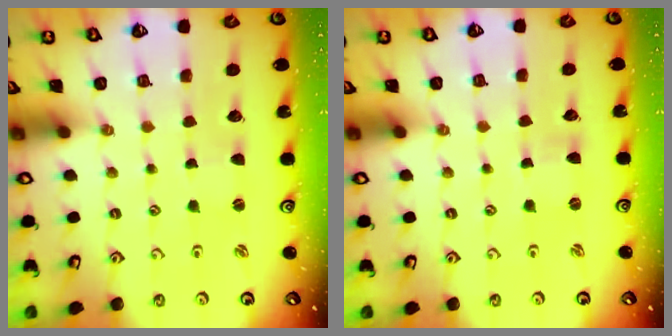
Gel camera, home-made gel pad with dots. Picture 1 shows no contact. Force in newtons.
{"total": 0.0}